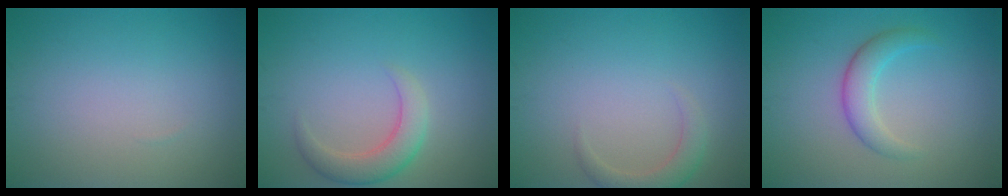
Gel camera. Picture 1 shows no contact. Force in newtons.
{"total": 3.2, "press": 3.2, "slide": 0.5}
{"total": 2.1, "press": 2.1, "slide": 0.3}
{"total": 2.8, "press": 2.8, "slide": 0.1}